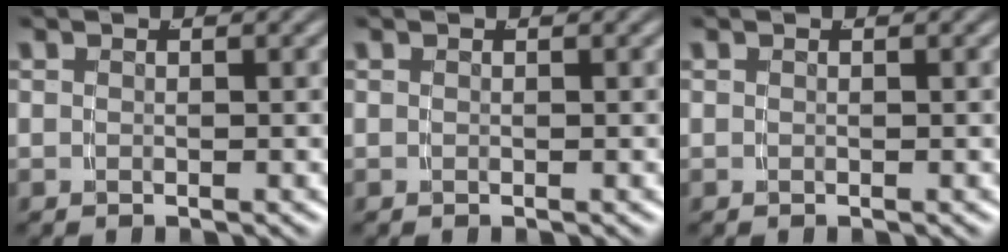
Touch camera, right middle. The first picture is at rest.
{"total": 0.0}
{"total": 0.0}